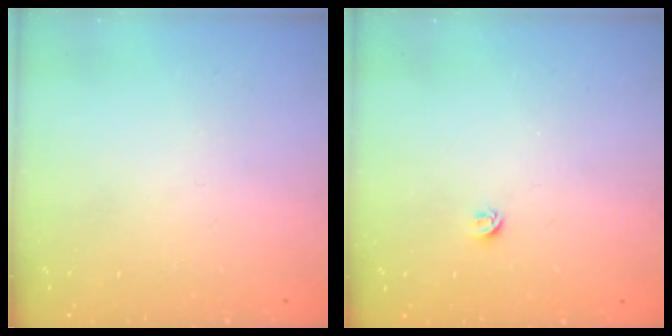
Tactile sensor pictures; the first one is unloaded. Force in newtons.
{"total": 3.7, "press": 3.7, "slide": 0.4}